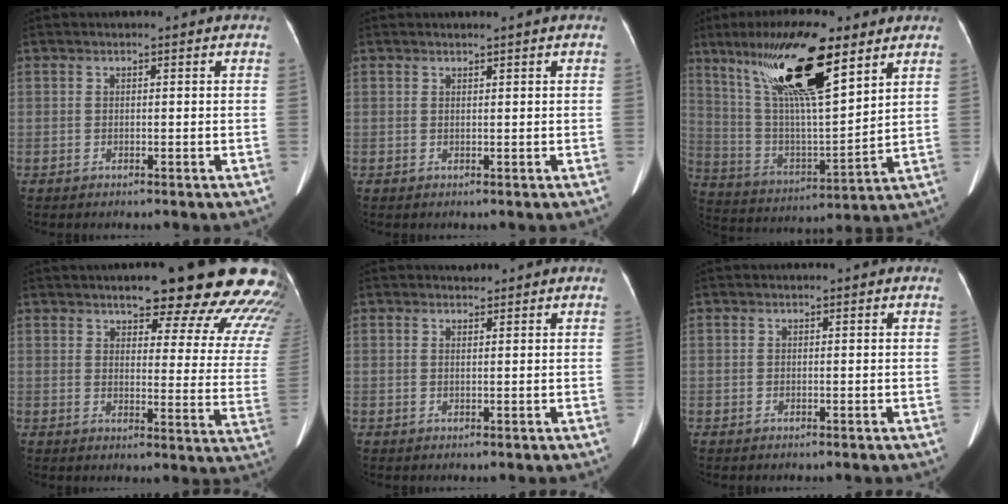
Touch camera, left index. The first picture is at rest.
{"total": 0.6, "force": [0.5, -0.2, 0.3], "torque": [-0.011, -0.004, 0.015]}
{"total": 20.1, "force": [11.9, 3.5, 15.8], "torque": [-0.303, 0.015, 0.215]}
{"total": 23.2, "force": [19.4, 4.3, 11.8], "torque": [-0.123, -0.058, 0.209]}
{"total": 0.8, "force": [0.8, 0.1, 0.0], "torque": [-0.006, -0.001, 0.014]}
{"total": 0.0}